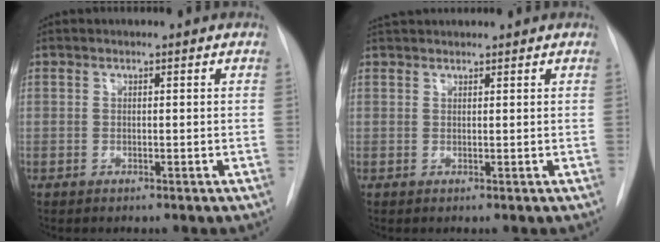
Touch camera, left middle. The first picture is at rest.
{"total": 3.9, "force": [3.7, 0.7, 1.1], "torque": [-0.011, 0.038, 0.058]}